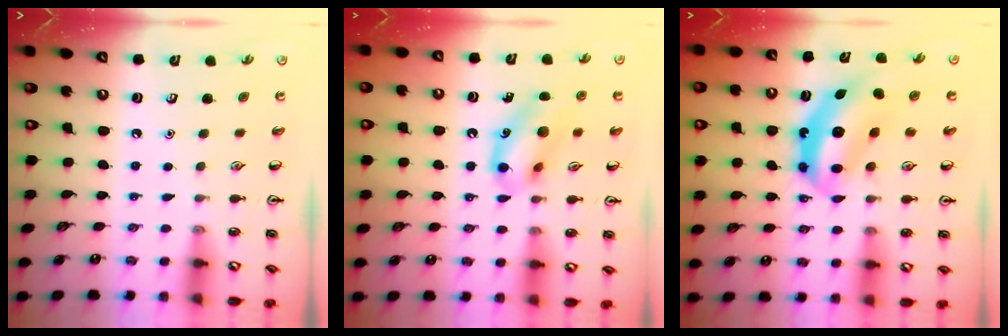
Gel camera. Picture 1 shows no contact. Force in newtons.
{"total": 12.6, "press": 12.4, "slide": 2.3}
{"total": 9.4, "press": 9.0, "slide": 3.0}